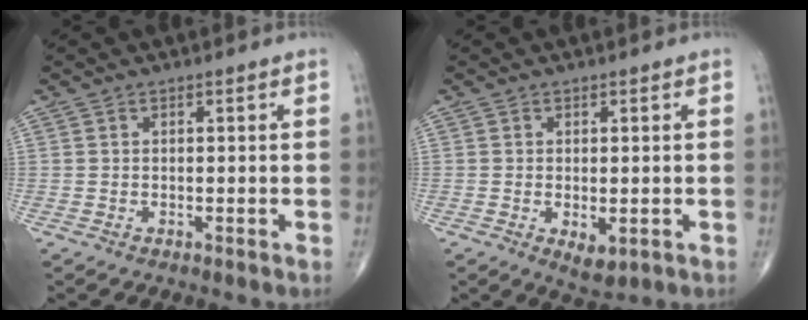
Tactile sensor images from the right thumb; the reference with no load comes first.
{"total": 3.7, "force": [-0.9, 1.7, 3.1], "torque": [-0.046, -0.011, -0.006]}